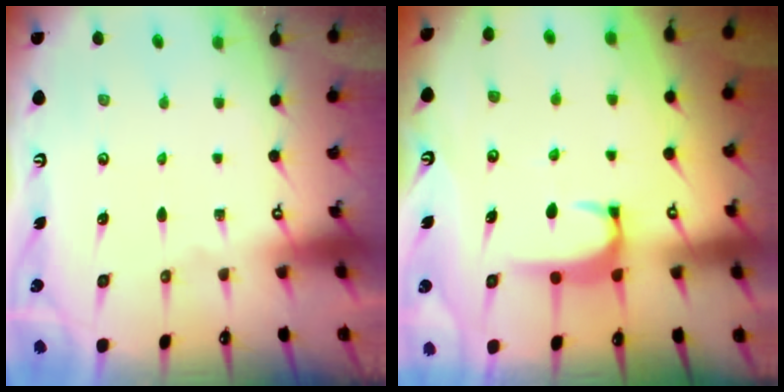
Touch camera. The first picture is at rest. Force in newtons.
{"total": 1.7, "press": 1.7, "slide": 0.5}